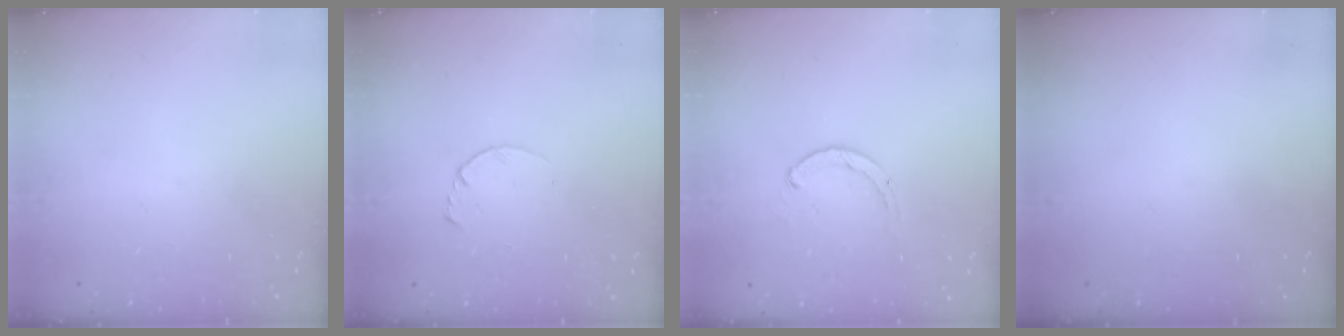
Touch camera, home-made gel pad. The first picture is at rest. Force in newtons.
{"total": 3.5, "press": 3.5, "slide": 0.4}
{"total": 1.8, "press": 1.7, "slide": 0.5}
{"total": 0.0}